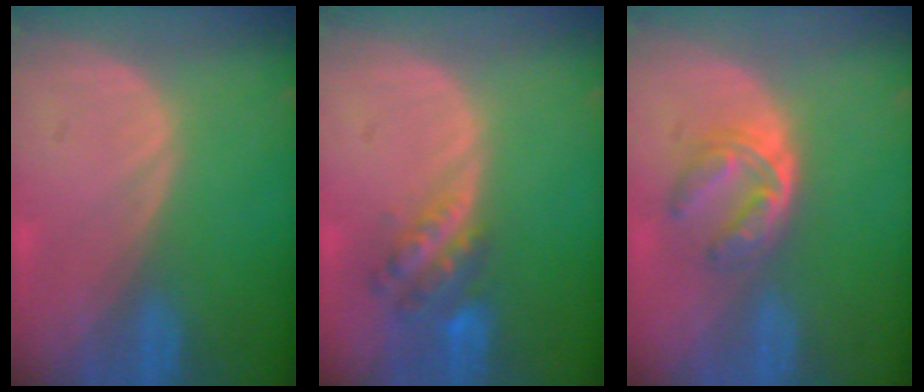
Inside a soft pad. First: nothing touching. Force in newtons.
{"total": 5.8, "press": 5.0, "slide": 2.8}
{"total": 6.2, "press": 5.0, "slide": 3.5}